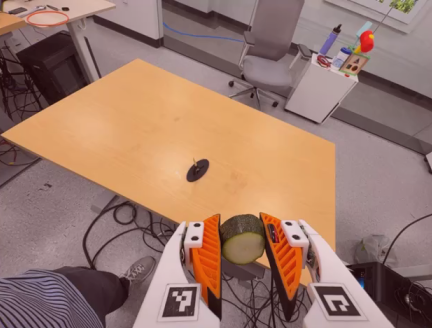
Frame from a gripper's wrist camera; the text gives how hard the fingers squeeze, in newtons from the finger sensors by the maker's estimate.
{"total": 10.9, "left": 10.1, "right": 11.7}